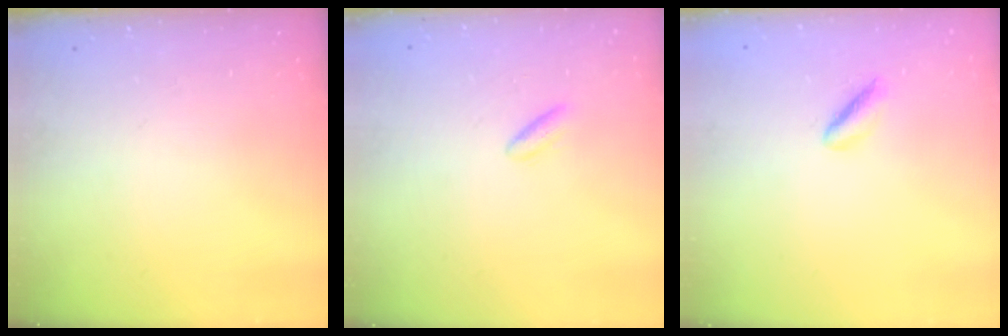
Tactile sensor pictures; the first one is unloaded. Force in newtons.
{"total": 2.5, "press": 2.3, "slide": 1.0}
{"total": 2.3, "press": 2.1, "slide": 1.0}